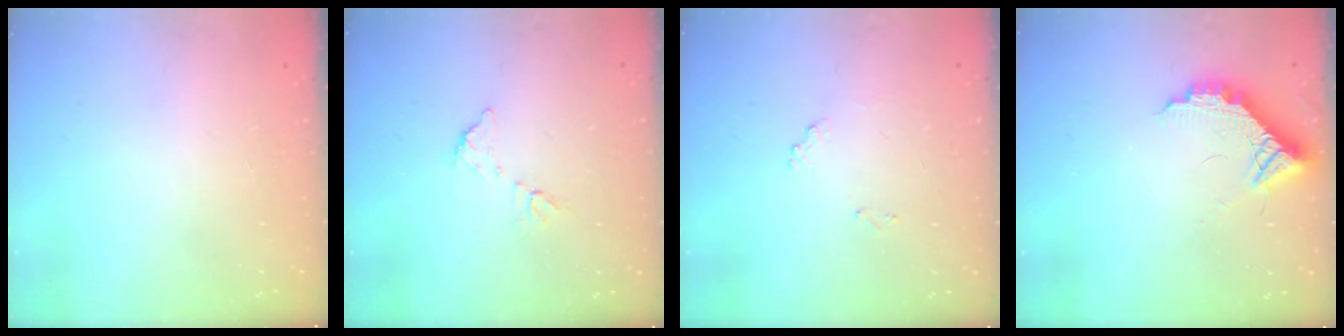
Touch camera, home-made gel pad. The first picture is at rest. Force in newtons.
{"total": 6.5, "press": 6.5, "slide": 0.2}
{"total": 7.2, "press": 7.1, "slide": 0.4}
{"total": 10.4, "press": 10.4, "slide": 0.6}